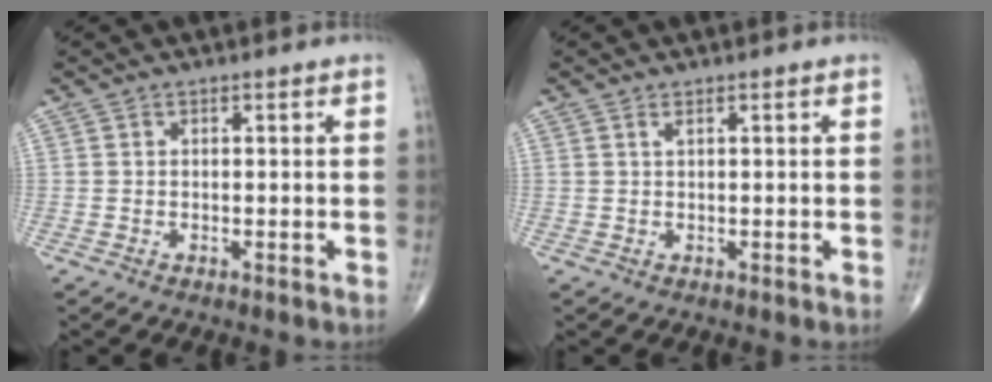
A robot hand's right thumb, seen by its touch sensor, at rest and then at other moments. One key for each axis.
{"total": 0.7, "fx": 0.4, "fy": 0.1, "fz": 0.5, "tx": -0.013, "ty": 0.001, "tz": 0.010}